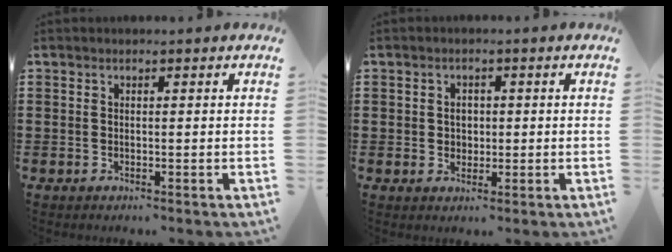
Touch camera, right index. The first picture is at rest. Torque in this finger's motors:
{"motor_torque": [1.05, 1.09, 0.01, 0.03]}